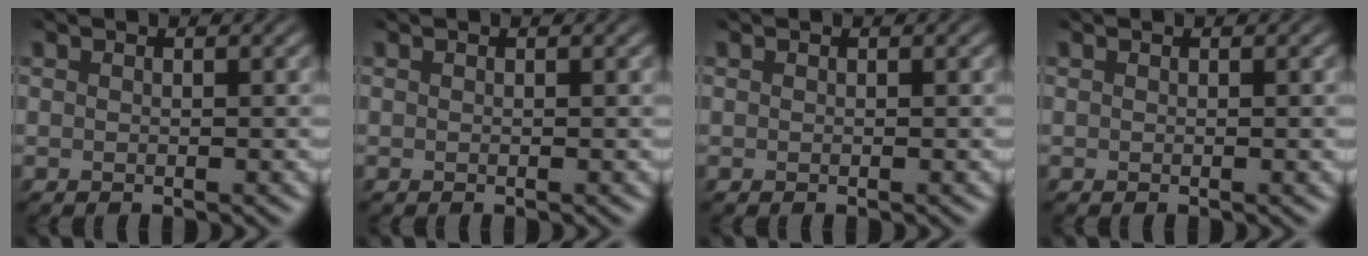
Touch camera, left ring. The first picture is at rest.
{"total": 0.0}
{"total": 0.0}
{"total": 0.7, "force": [0.1, 0.3, 0.6], "torque": [-0.004, 0.001, 0.000]}